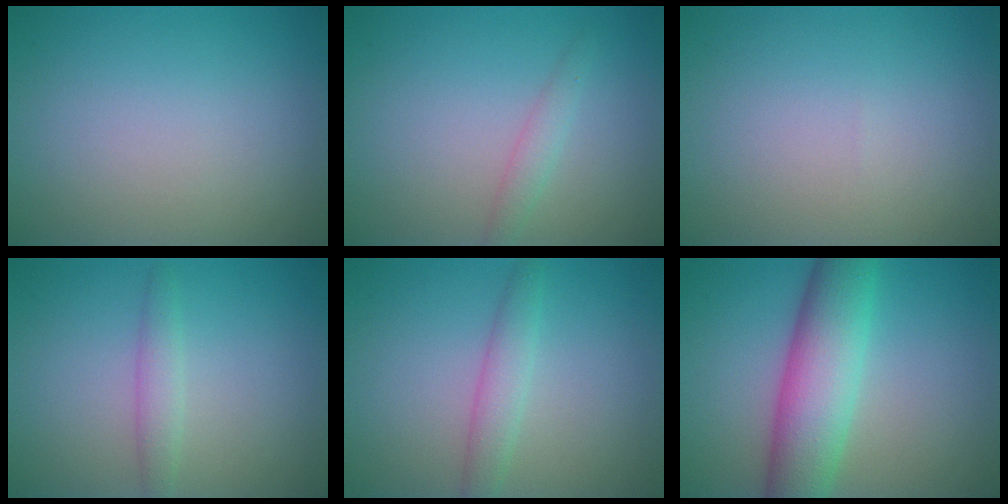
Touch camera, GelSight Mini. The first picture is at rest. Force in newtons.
{"total": 1.4, "press": 1.4, "slide": 0.0}
{"total": 0.0}
{"total": 1.8, "press": 1.8, "slide": 0.1}
{"total": 2.2, "press": 2.2, "slide": 0.0}
{"total": 7.8, "press": 7.8, "slide": 0.1}